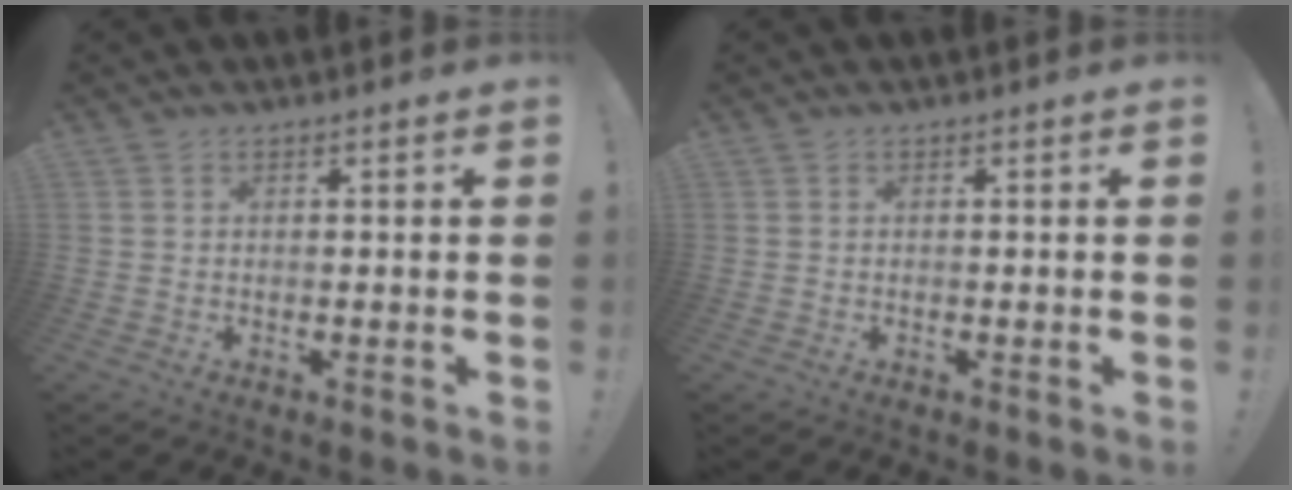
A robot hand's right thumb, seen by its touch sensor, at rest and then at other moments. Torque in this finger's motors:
{"motor_torque": [-0.06, -0.12, 0.29, -0.24, -0.06]}